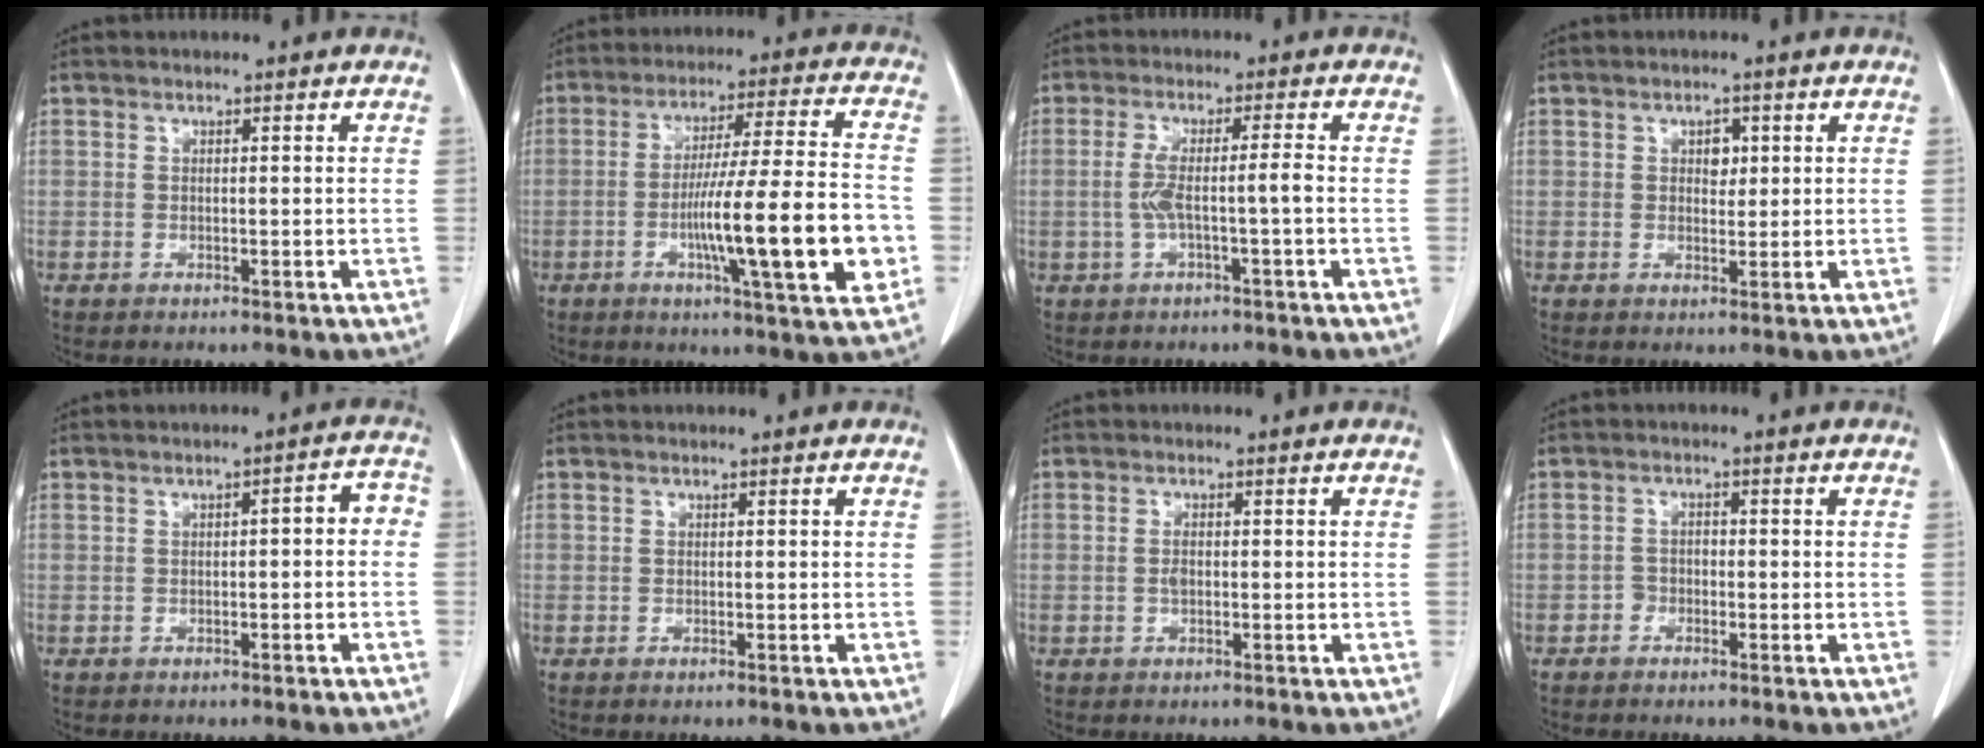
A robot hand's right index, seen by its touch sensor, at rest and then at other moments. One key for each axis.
{"total": 16.9, "fx": -4.2, "fy": 0.5, "fz": 16.3, "tx": -0.259, "ty": -0.003, "tz": -0.065}
{"total": 4.6, "fx": -0.9, "fy": -0.2, "fz": 4.5, "tx": -0.093, "ty": 0.014, "tz": -0.012}
{"total": 2.1, "fx": 0.7, "fy": 1.4, "fz": 1.4, "tx": -0.016, "ty": -0.001, "tz": 0.009}
{"total": 3.4, "fx": -0.4, "fy": 1.1, "fz": 3.2, "tx": -0.036, "ty": 0.022, "tz": -0.008}
{"total": 0.0}
{"total": 1.2, "fx": -0.2, "fy": 0.5, "fz": 1.1, "tx": -0.022, "ty": 0.003, "tz": -0.002}
{"total": 1.4, "fx": -0.8, "fy": 1.1, "fz": 0.5, "tx": -0.003, "ty": 0.008, "tz": -0.015}